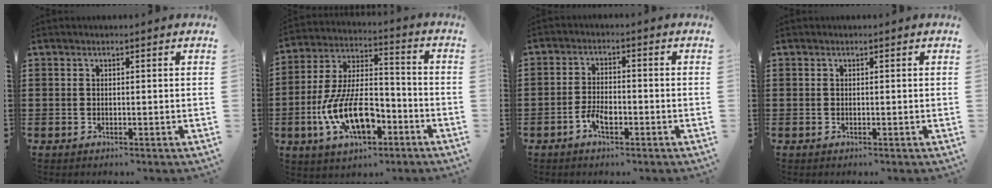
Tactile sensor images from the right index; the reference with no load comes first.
{"total": 12.6, "force": [-5.1, 5.8, 10.1], "torque": [-0.224, 0.002, -0.095]}
{"total": 3.7, "force": [-1.9, 1.6, 2.7], "torque": [-0.061, 0.001, -0.038]}
{"total": 0.0}